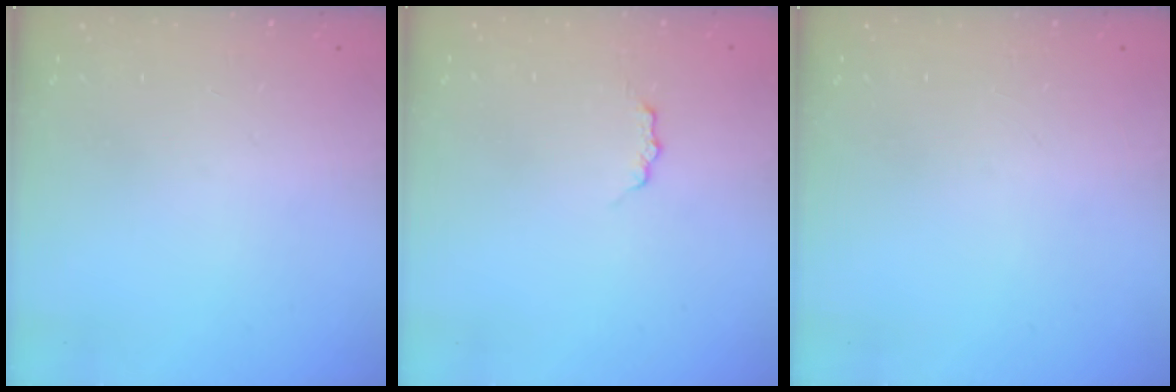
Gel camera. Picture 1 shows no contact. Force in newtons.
{"total": 2.1, "press": 2.0, "slide": 0.3}
{"total": 0.0}